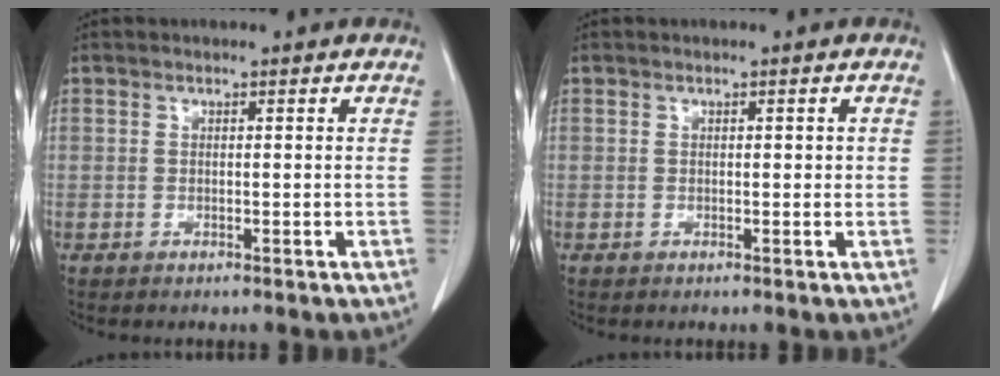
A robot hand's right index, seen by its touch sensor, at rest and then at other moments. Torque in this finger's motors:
{"motor_torque": [-0.10, -0.07, -0.04, -0.01]}